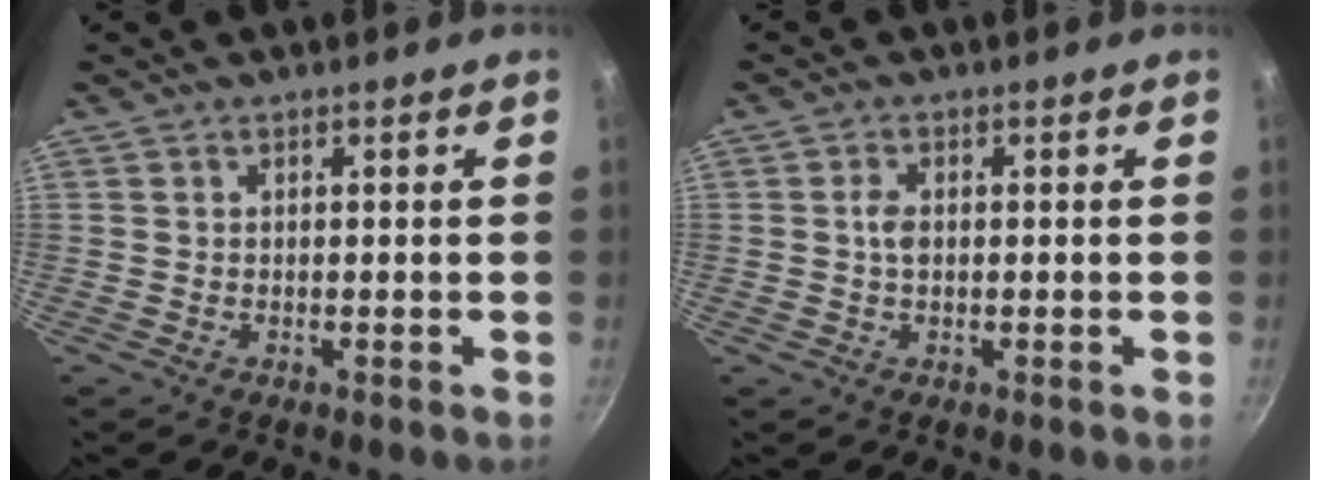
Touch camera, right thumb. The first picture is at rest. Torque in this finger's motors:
{"motor_torque": [0.04, 0.89, 0.73, 0.13, 0.15]}